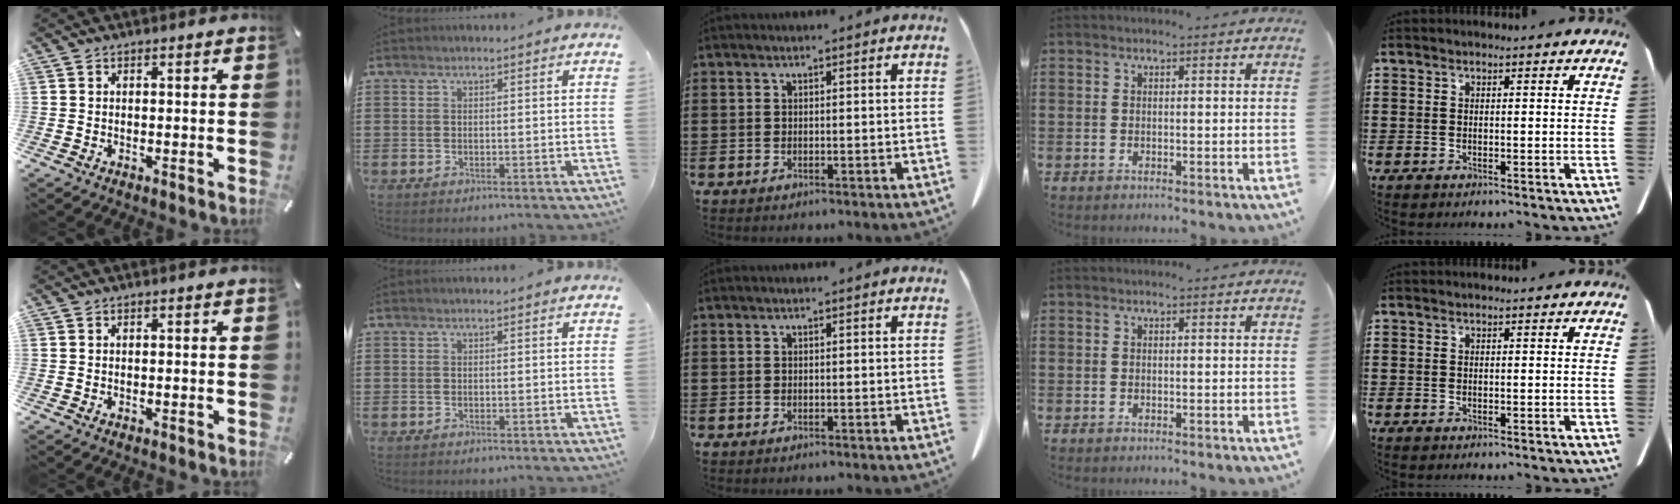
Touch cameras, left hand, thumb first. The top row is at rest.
{}